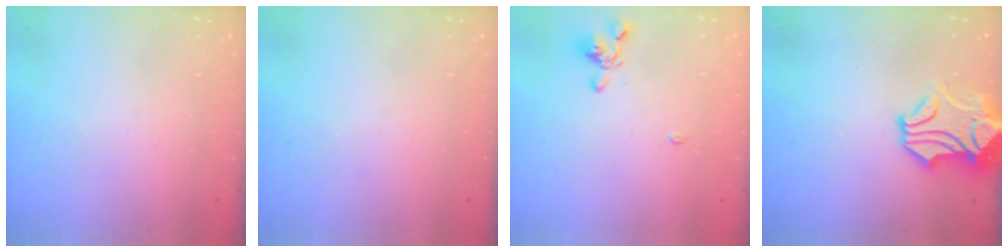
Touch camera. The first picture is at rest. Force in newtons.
{"total": 0.0}
{"total": 2.2, "press": 2.0, "slide": 0.8}
{"total": 2.3, "press": 1.9, "slide": 1.3}